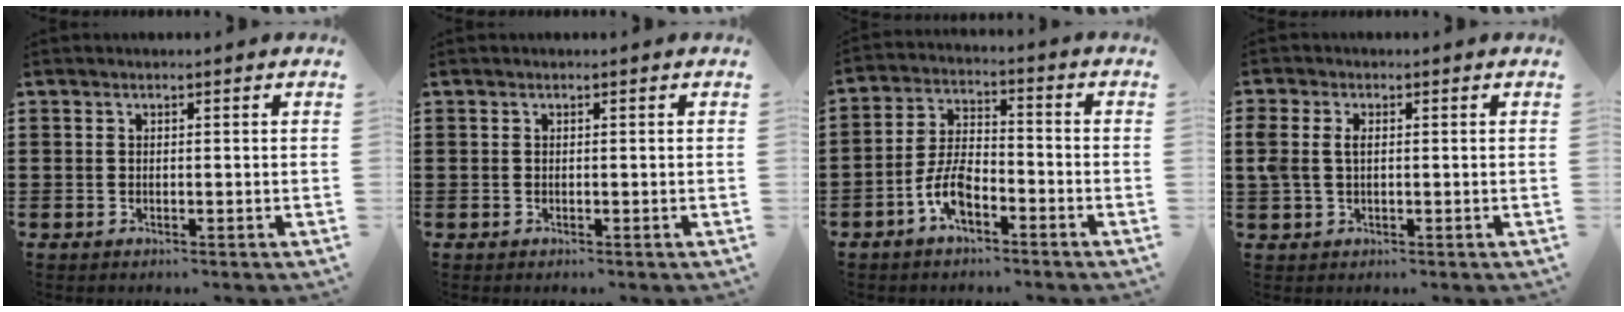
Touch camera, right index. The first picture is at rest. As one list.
[{"total": 0.0}, {"total": 6.7, "force": [-3.6, 2.9, 4.8], "torque": [-0.115, 0.003, -0.074]}, {"total": 2.8, "force": [0.3, 1.7, 2.2], "torque": [-0.055, 0.006, 0.002]}]